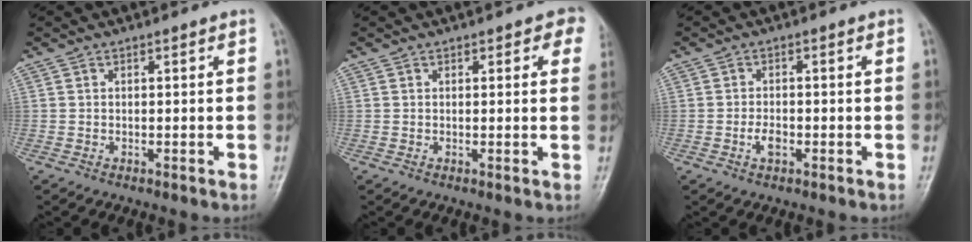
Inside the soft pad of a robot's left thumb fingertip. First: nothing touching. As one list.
[{"total": 3.3, "force": [1.8, 2.1, 1.8], "torque": [0.023, -0.003, 0.013]}, {"total": 2.5, "force": [-1.1, 1.4, 1.8], "torque": [-0.025, 0.003, -0.021]}]